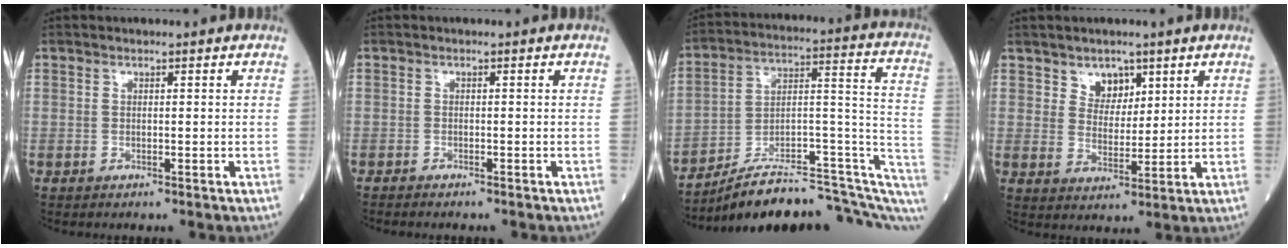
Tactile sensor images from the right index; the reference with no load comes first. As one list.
[{"total": 1.5, "force": [-1.4, 0.3, 0.5], "torque": [-0.011, -0.003, -0.020]}, {"total": 20.4, "force": [-15.6, 4.5, 12.4], "torque": [-0.122, 0.066, -0.229]}, {"total": 4.3, "force": [2.8, 2.8, 1.8], "torque": [-0.023, -0.001, 0.051]}]